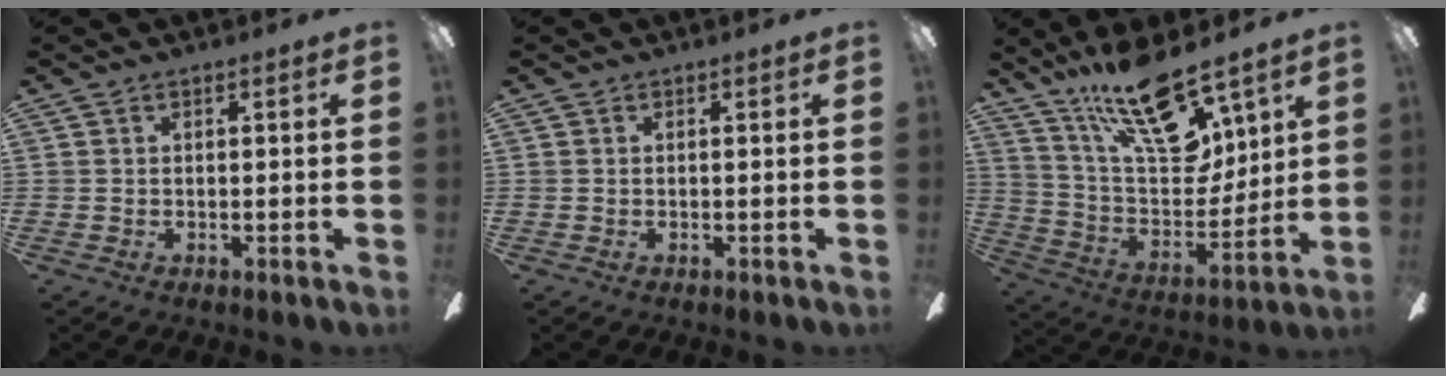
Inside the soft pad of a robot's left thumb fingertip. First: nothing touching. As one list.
[{"total": 0.0}, {"total": 21.9, "force": [15.3, 8.4, 13.2], "torque": [-0.239, -0.094, 0.267]}]